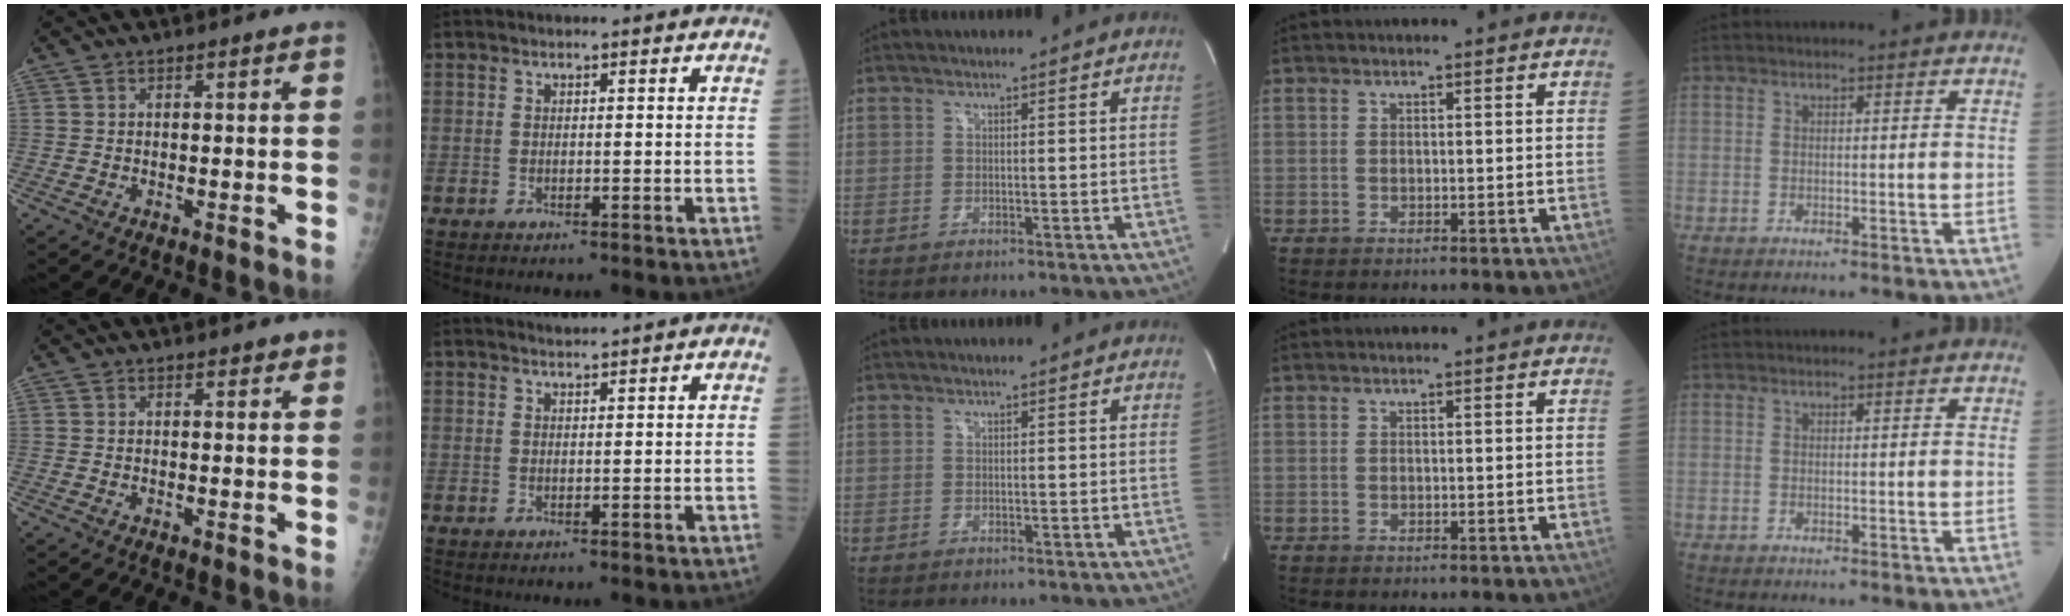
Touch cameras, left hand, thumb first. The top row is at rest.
{"thumb": {"total": 1.1, "force": [0.8, 0.6, 0.5], "torque": [0.002, -0.004, 0.007]}, "index": {"total": 0.9, "force": [0.8, -0.3, -0.1], "torque": [-0.001, -0.001, 0.017]}}